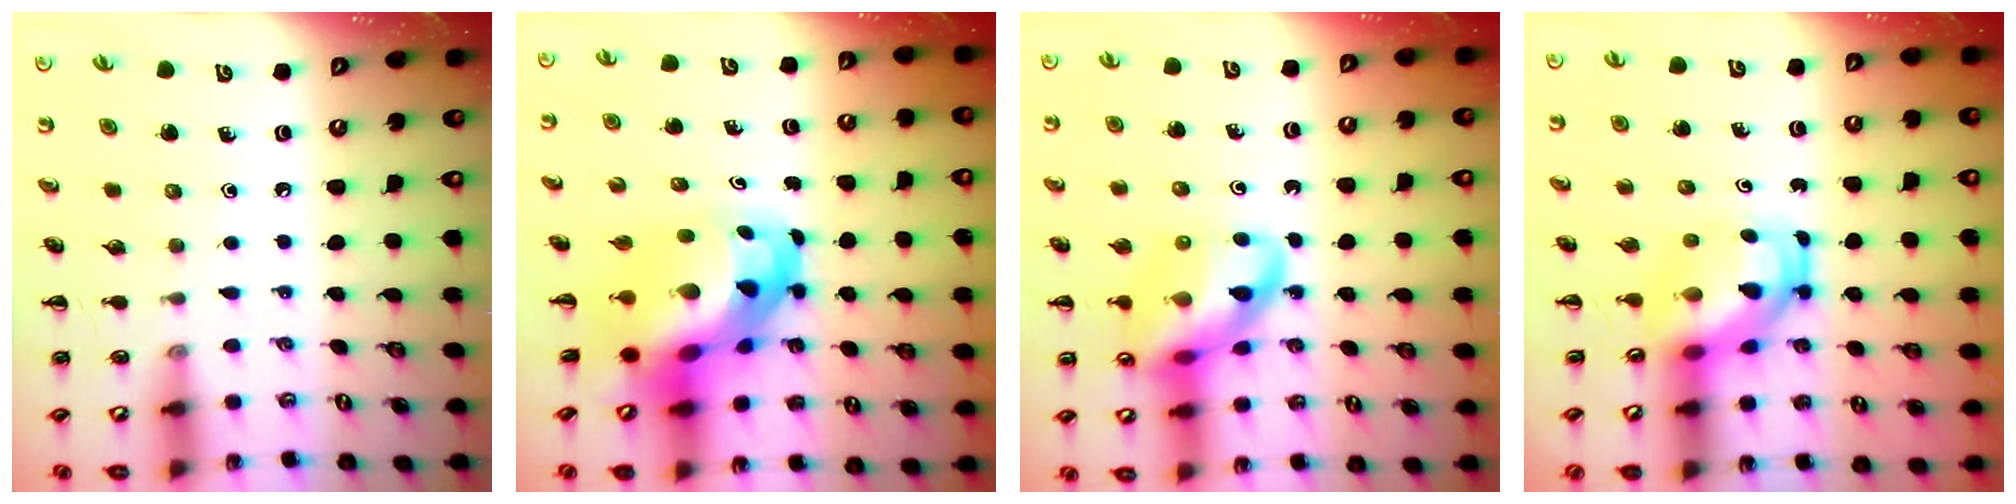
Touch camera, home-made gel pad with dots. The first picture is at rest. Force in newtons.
{"total": 10.2, "press": 9.8, "slide": 3.0}
{"total": 14.7, "press": 14.6, "slide": 1.9}
{"total": 5.8, "press": 5.7, "slide": 1.1}